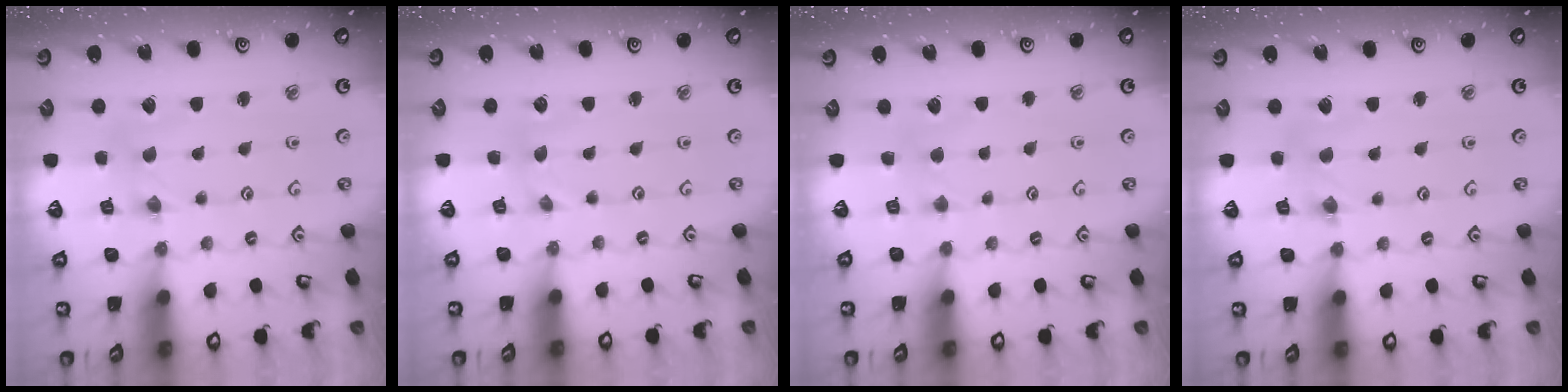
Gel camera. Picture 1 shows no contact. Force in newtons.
{"total": 0.0}
{"total": 2.9, "press": 2.9, "slide": 0.3}
{"total": 1.8, "press": 1.8, "slide": 0.3}